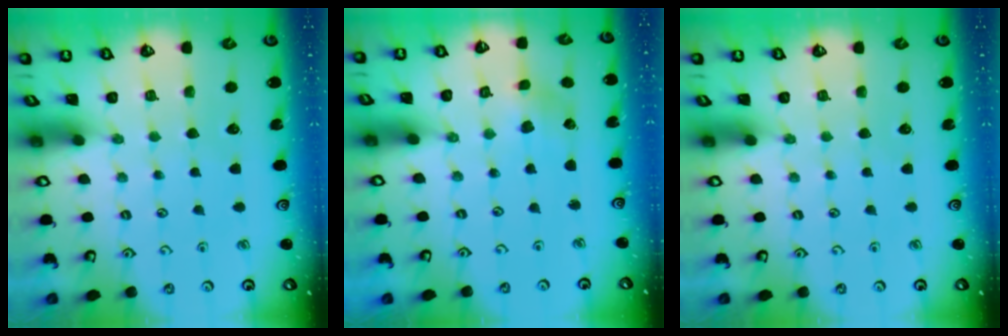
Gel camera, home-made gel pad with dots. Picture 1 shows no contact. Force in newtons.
{"total": 2.3, "press": 2.3, "slide": 0.6}
{"total": 0.0}